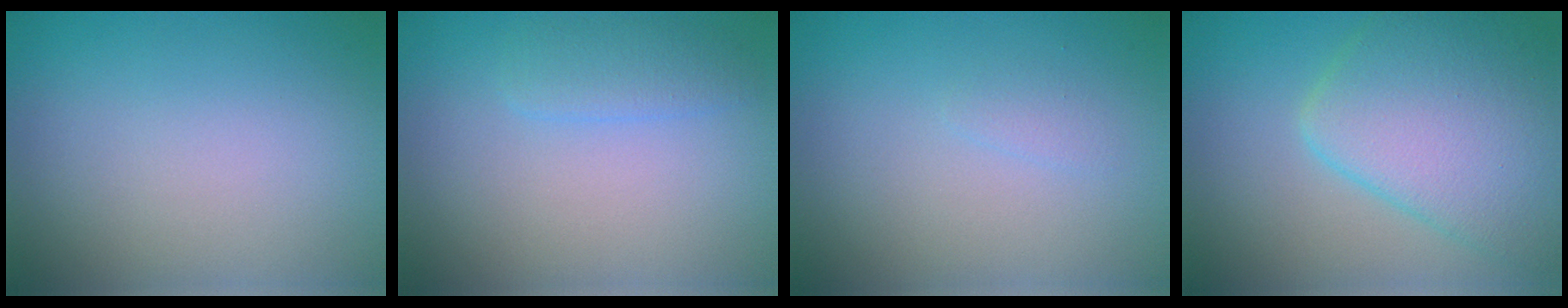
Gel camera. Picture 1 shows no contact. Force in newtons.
{"total": 1.9, "press": 1.9, "slide": 0.2}
{"total": 0.8, "press": 0.8, "slide": 0.0}
{"total": 7.9, "press": 7.9, "slide": 0.2}